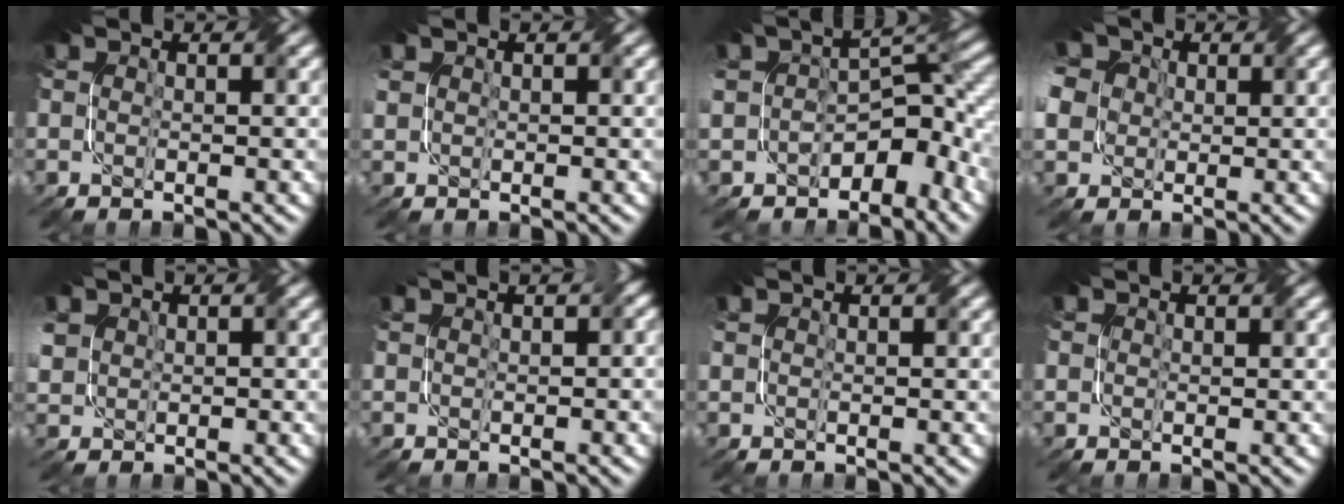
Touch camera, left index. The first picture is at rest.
{"total": 1.2, "force": [0.4, 1.1, 0.3], "torque": [-0.008, -0.001, 0.006]}
{"total": 8.5, "force": [-4.1, 4.9, 5.5], "torque": [-0.061, -0.006, -0.071]}
{"total": 8.9, "force": [0.8, 7.6, 4.7], "torque": [-0.109, 0.015, -0.018]}
{"total": 3.2, "force": [0.4, 2.9, 1.3], "torque": [-0.044, 0.004, 0.010]}
{"total": 1.6, "force": [0.2, 0.7, 1.5], "torque": [-0.010, 0.004, 0.002]}
{"total": 0.6, "force": [0.1, 0.6, 0.2], "torque": [0.002, -0.005, 0.002]}
{"total": 0.7, "force": [0.2, 0.7, 0.0], "torque": [0.007, -0.004, -0.002]}